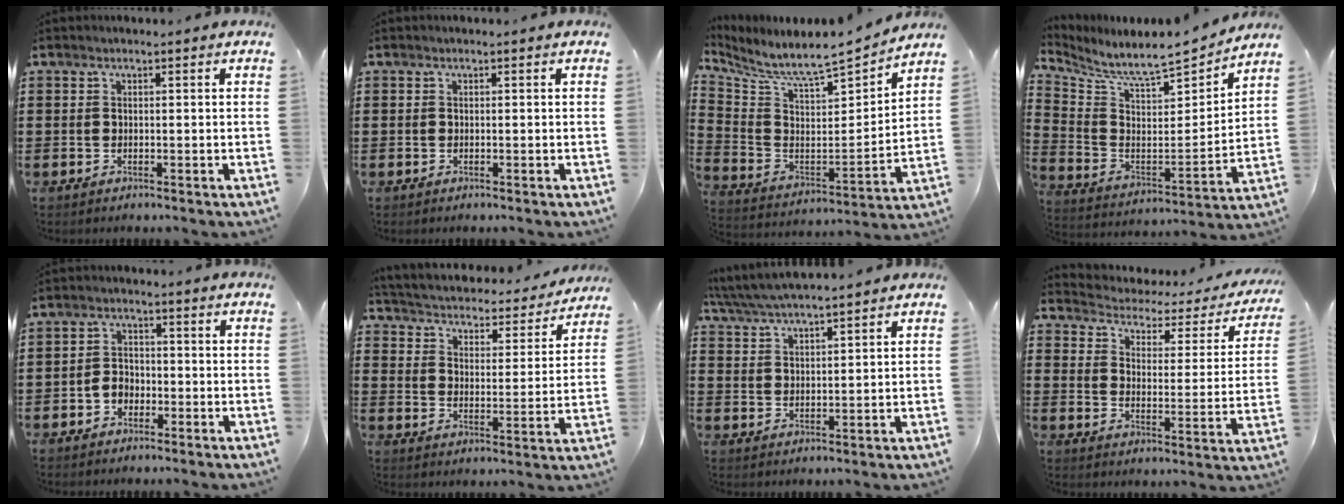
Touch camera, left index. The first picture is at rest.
{"total": 0.0}
{"total": 5.8, "force": [5.5, 0.0, 1.9], "torque": [-0.069, -0.062, 0.083]}
{"total": 6.7, "force": [6.4, 0.3, 2.1], "torque": [-0.076, -0.060, 0.102]}
{"total": 2.9, "force": [-1.4, 2.2, 1.3], "torque": [-0.030, 0.005, -0.029]}
{"total": 2.4, "force": [2.4, 0.3, 0.4], "torque": [-0.026, -0.027, 0.029]}
{"total": 4.4, "force": [4.3, 0.0, 1.2], "torque": [-0.038, -0.020, 0.076]}
{"total": 2.3, "force": [1.9, 1.0, 0.9], "torque": [-0.035, -0.018, 0.022]}